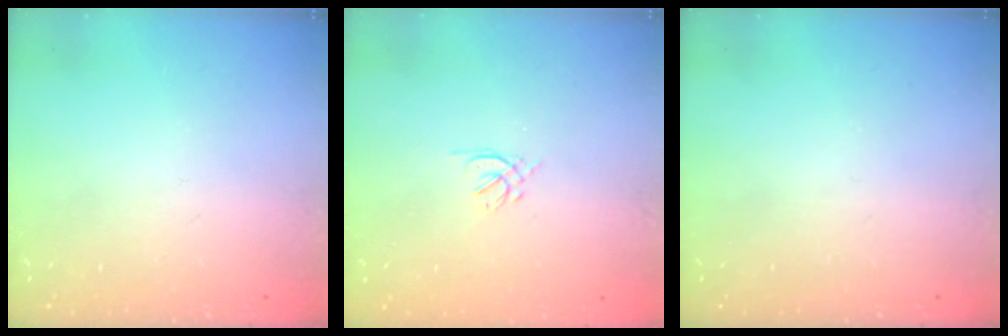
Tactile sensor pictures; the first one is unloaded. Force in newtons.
{"total": 1.6, "press": 1.5, "slide": 0.5}
{"total": 0.0}